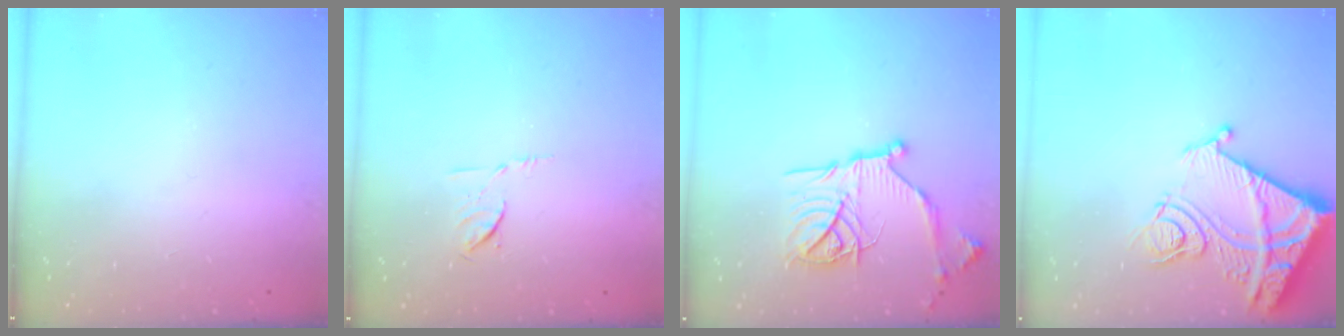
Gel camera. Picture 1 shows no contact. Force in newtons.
{"total": 5.5, "press": 5.4, "slide": 1.2}
{"total": 19.5, "press": 19.4, "slide": 1.7}
{"total": 14.7, "press": 14.6, "slide": 1.7}